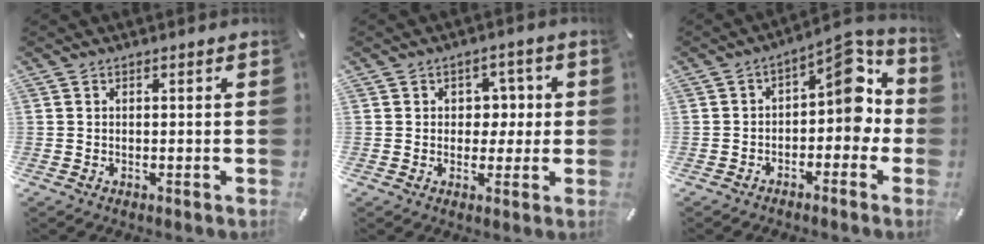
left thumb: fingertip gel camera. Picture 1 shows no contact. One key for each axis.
{"total": 5.7, "fx": 0.5, "fy": 4.9, "fz": 2.9, "tx": -0.035, "ty": 0.002, "tz": 0.002}
{"total": 9.8, "fx": 2.3, "fy": 5.6, "fz": 7.7, "tx": -0.092, "ty": -0.026, "tz": 0.034}